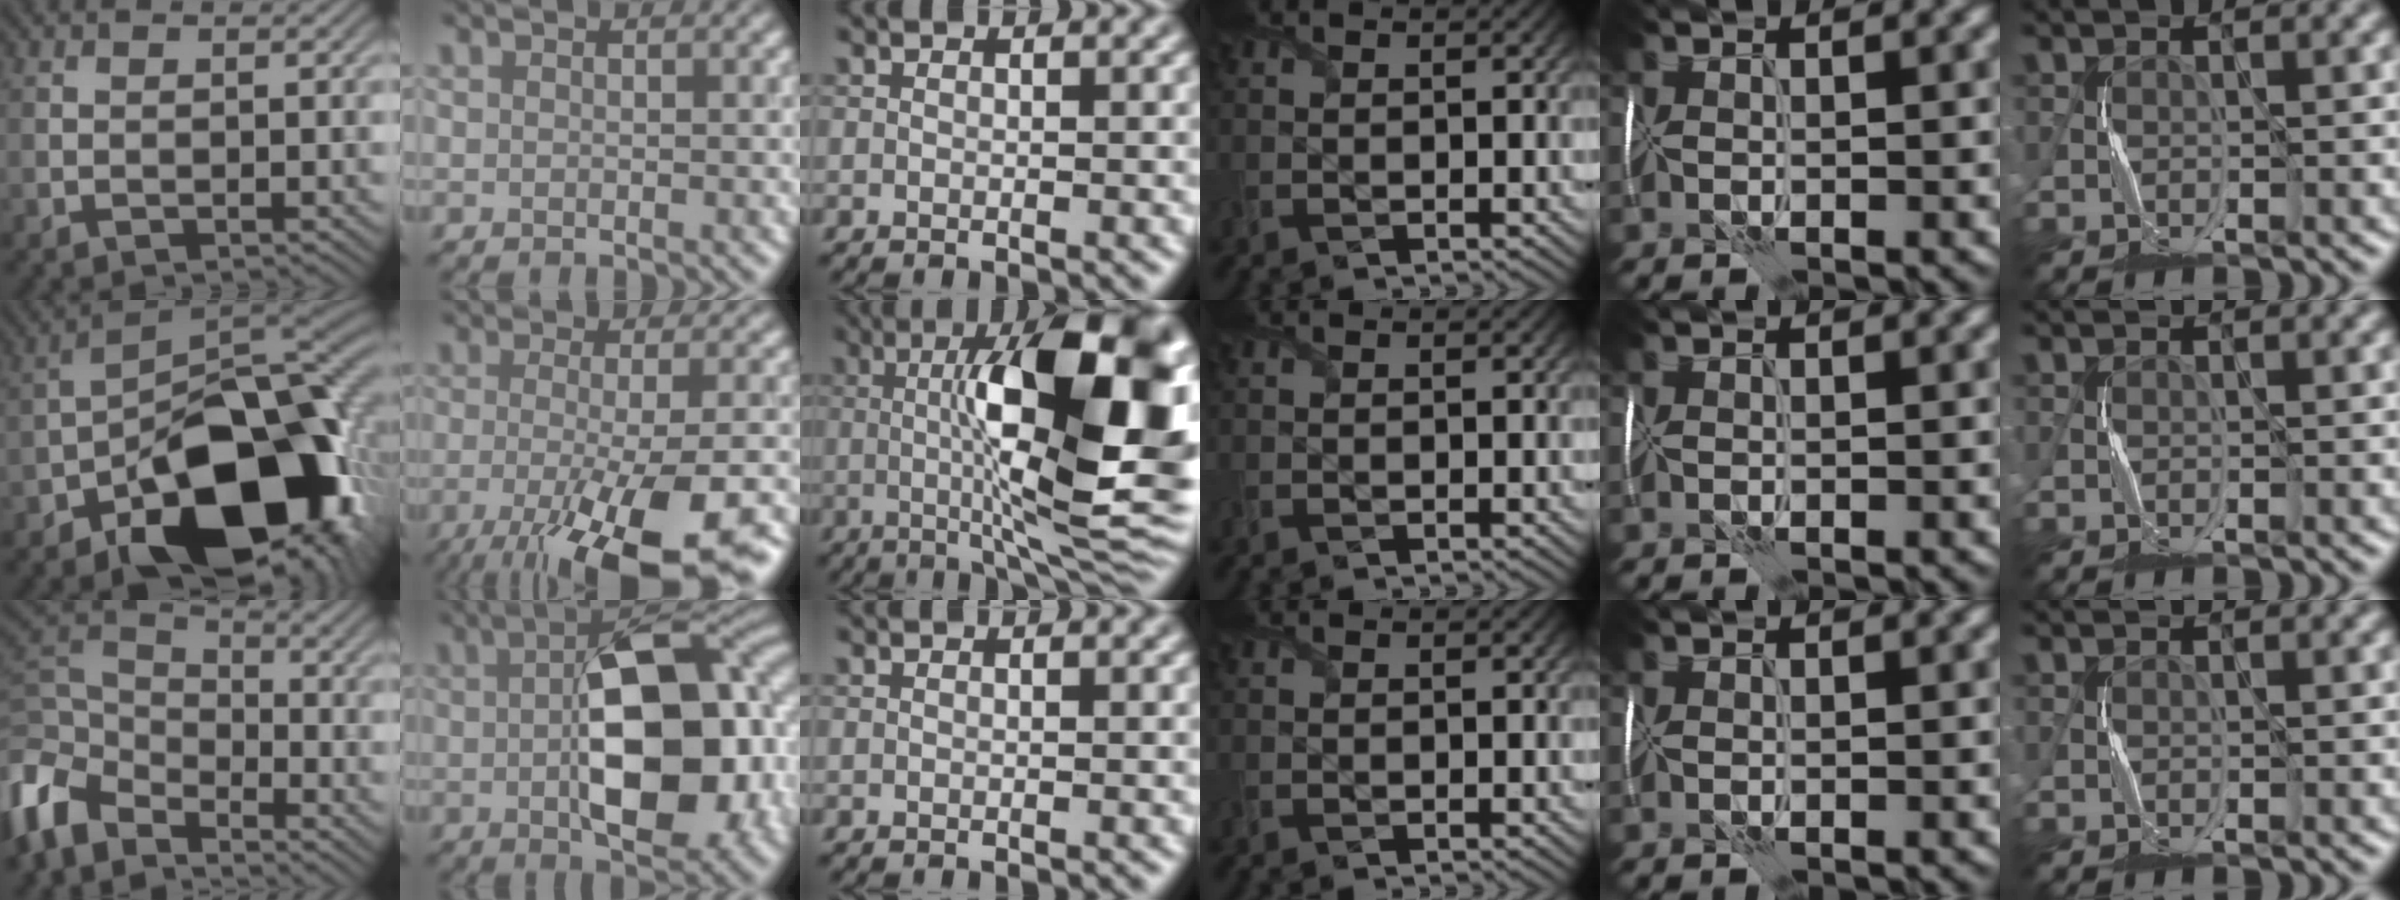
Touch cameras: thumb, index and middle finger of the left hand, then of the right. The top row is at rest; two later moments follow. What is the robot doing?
{"motion": "wrap", "object": "plastic wrap"}